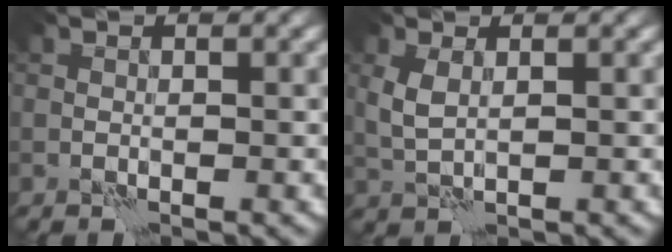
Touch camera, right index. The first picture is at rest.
{"total": 1.8, "force": [0.6, 0.8, 1.5], "torque": [-0.044, 0.001, 0.015]}